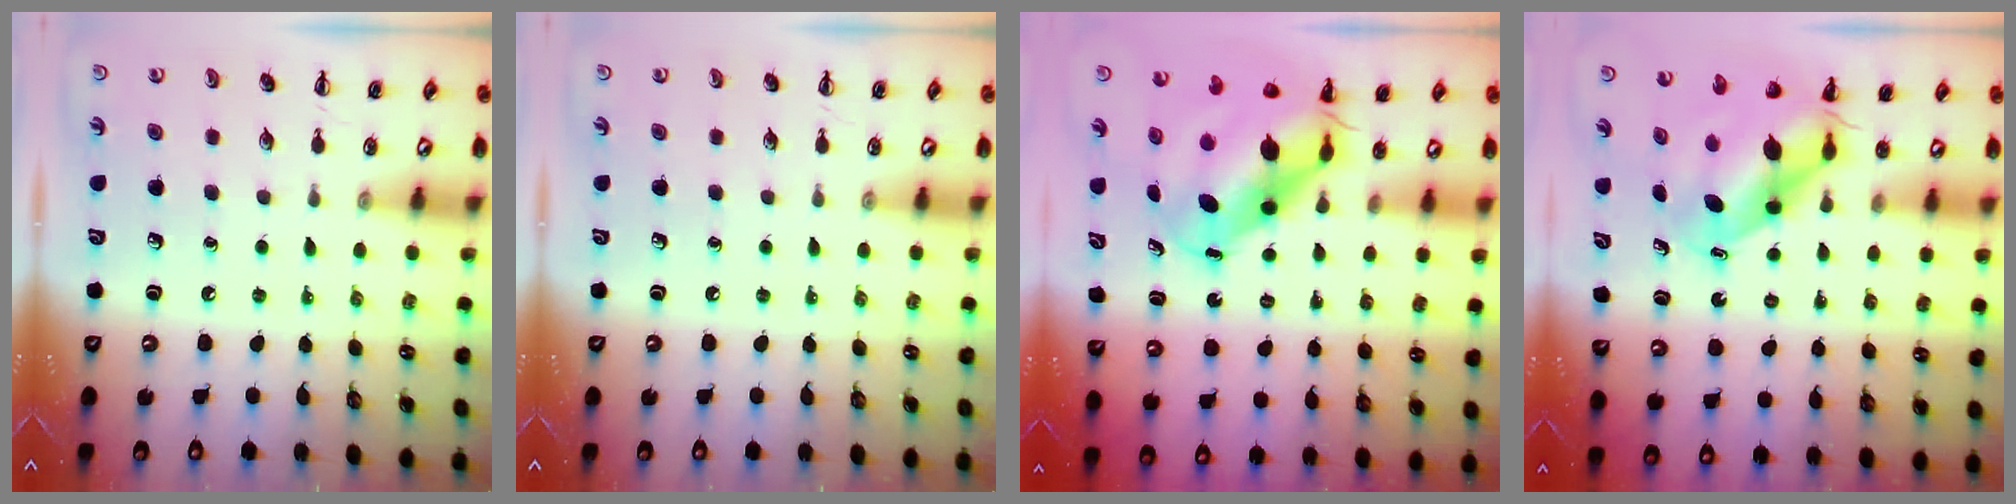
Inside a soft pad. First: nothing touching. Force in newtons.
{"total": 0.0}
{"total": 9.1, "press": 8.8, "slide": 2.2}
{"total": 6.6, "press": 6.3, "slide": 1.8}